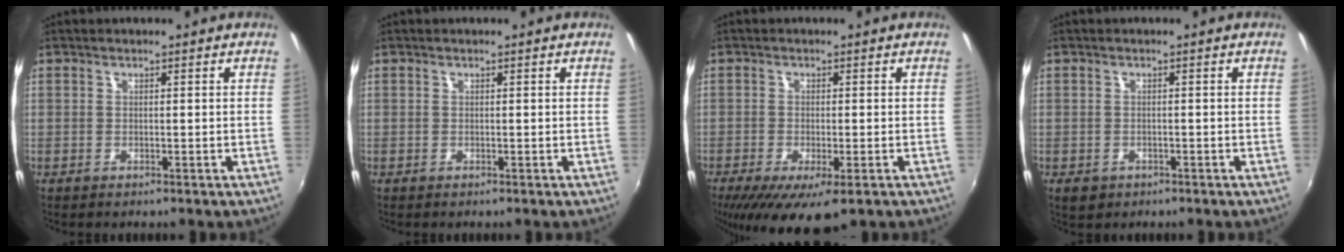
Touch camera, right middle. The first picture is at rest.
{"total": 0.0}
{"total": 10.1, "force": [-5.8, 2.8, 7.7], "torque": [-0.155, -0.040, -0.088]}
{"total": 2.9, "force": [-1.4, 2.2, 1.2], "torque": [-0.028, -0.007, -0.017]}